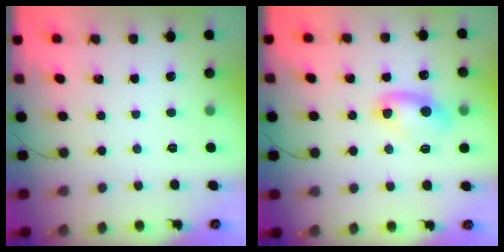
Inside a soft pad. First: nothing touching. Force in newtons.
{"total": 6.8, "press": 6.7, "slide": 1.3}